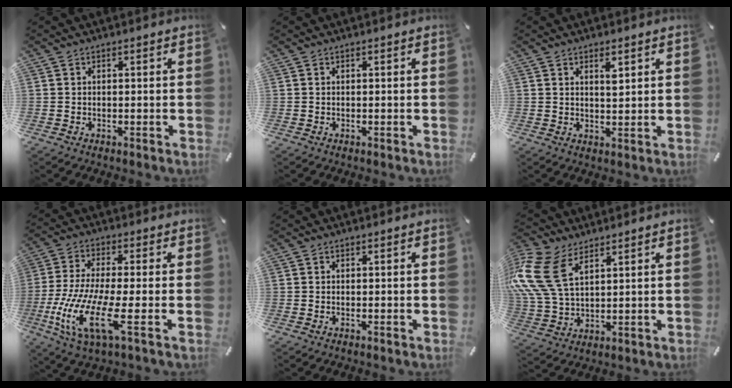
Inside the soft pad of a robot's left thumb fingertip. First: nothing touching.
{"total": 0.0}
{"total": 3.0, "force": [1.7, 1.0, 2.3], "torque": [-0.033, -0.006, 0.026]}
{"total": 14.9, "force": [-4.5, 3.8, 13.7], "torque": [-0.302, -0.021, -0.079]}
{"total": 0.0}
{"total": 13.7, "force": [6.8, 8.0, 8.8], "torque": [-0.234, -0.025, 0.120]}